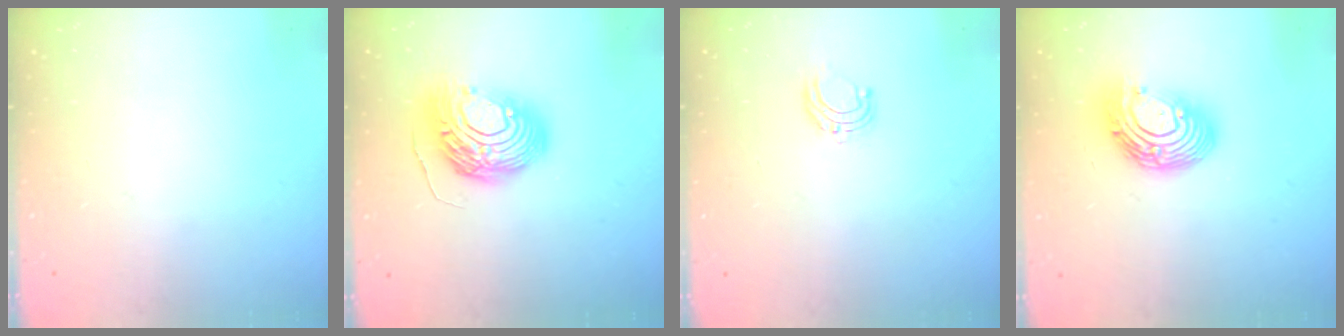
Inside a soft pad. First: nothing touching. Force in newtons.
{"total": 15.7, "press": 15.7, "slide": 1.3}
{"total": 5.3, "press": 5.3, "slide": 0.5}
{"total": 13.2, "press": 13.2, "slide": 0.8}